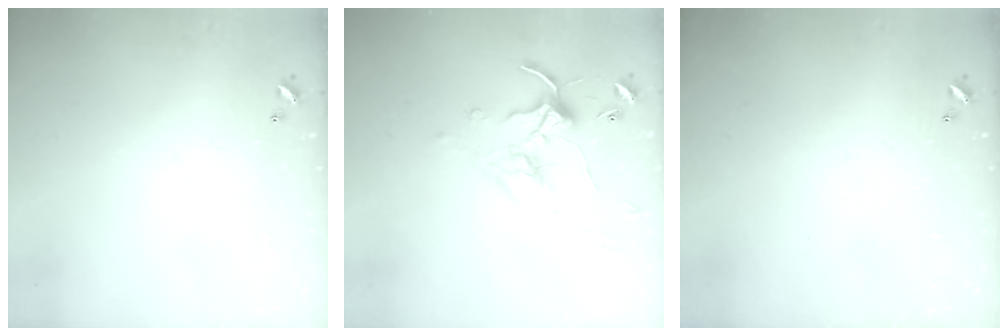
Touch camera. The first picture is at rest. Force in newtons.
{"total": 0.0}
{"total": 0.0}